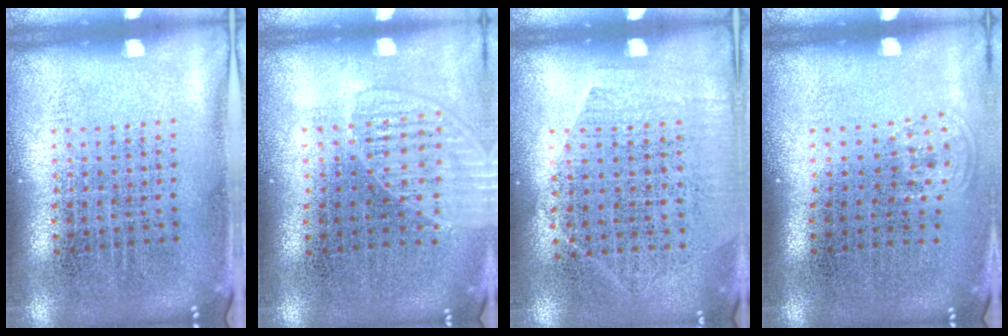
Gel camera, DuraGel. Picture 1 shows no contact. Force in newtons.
{"total": 1.4, "press": 1.4, "slide": 0.2}
{"total": 1.3, "press": 1.0, "slide": 0.7}
{"total": 0.8, "press": 0.6, "slide": 0.5}